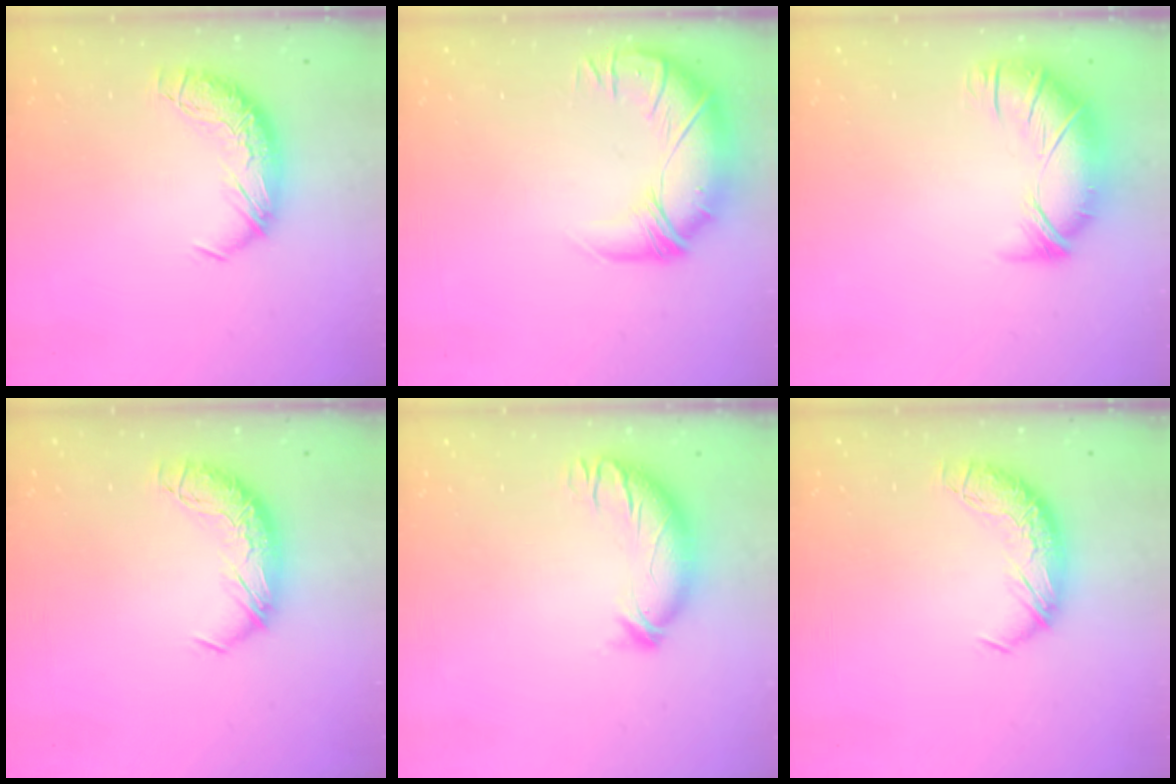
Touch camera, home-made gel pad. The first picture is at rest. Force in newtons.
{"total": 3.4, "press": 1.1, "slide": 3.2}
{"total": 3.0, "press": 1.9, "slide": 2.3}
{"total": 0.0}
{"total": 2.8, "press": 2.0, "slide": 2.0}
{"total": 0.0}